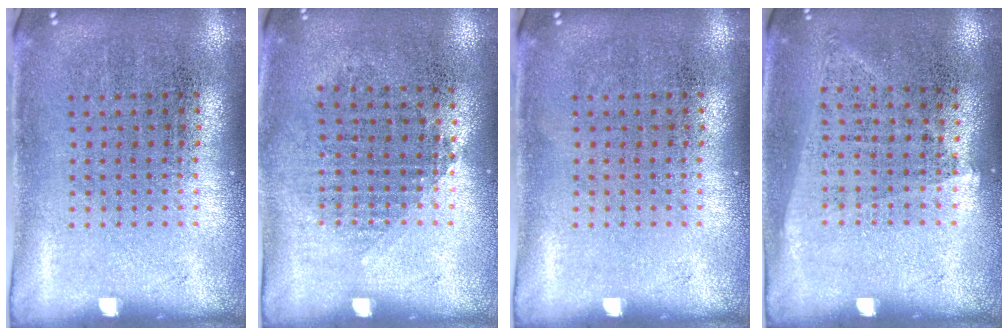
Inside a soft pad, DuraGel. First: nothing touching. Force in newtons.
{"total": 0.9, "press": 0.8, "slide": 0.4}
{"total": 0.0}
{"total": 1.0, "press": 0.9, "slide": 0.4}